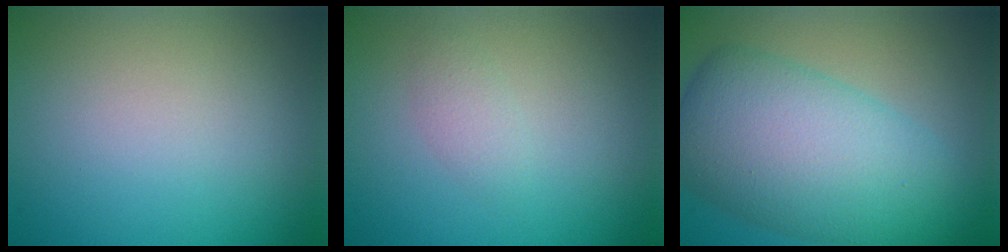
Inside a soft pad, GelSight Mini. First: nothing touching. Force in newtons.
{"total": 1.2, "press": 1.2, "slide": 0.1}
{"total": 10.4, "press": 10.4, "slide": 0.2}